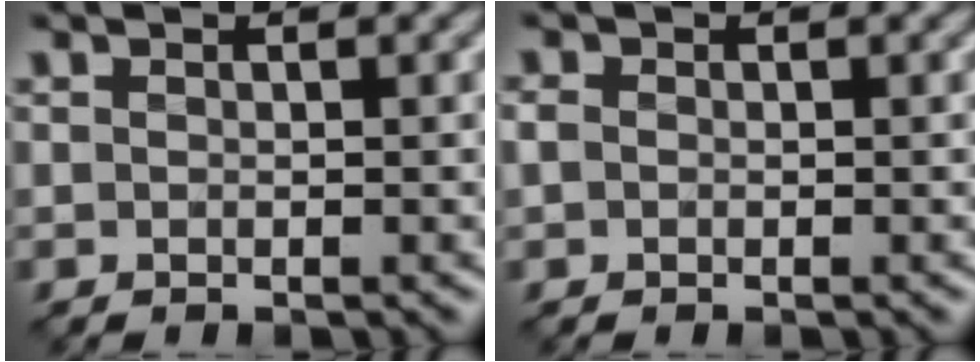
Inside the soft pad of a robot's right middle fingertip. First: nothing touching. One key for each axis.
{"total": 0.6, "fx": -0.1, "fy": 0.5, "fz": 0.2, "tx": -0.004, "ty": 0.003, "tz": -0.003}